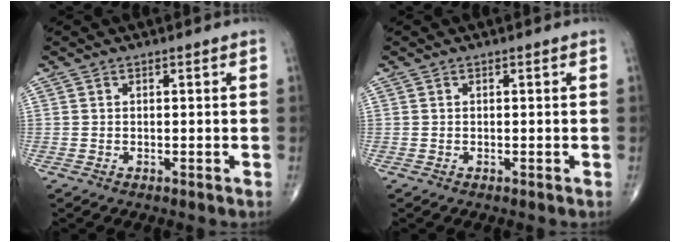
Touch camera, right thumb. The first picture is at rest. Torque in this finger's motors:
{"motor_torque": [0.00, 0.00, -0.01, 0.01, 0.01]}